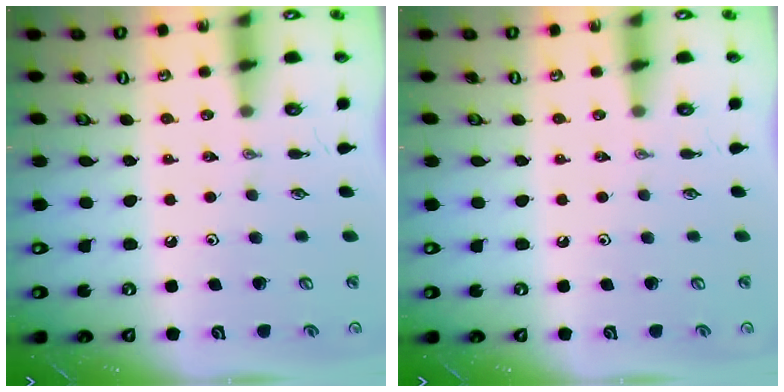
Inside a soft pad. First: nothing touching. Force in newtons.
{"total": 0.0}